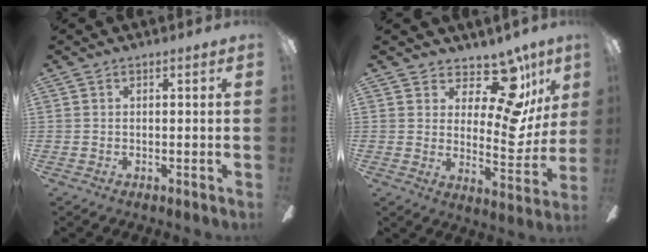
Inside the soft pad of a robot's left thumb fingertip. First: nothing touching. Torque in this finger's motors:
{"motor_torque": [0.63, 0.70, -0.45, 0.01, 0.00]}